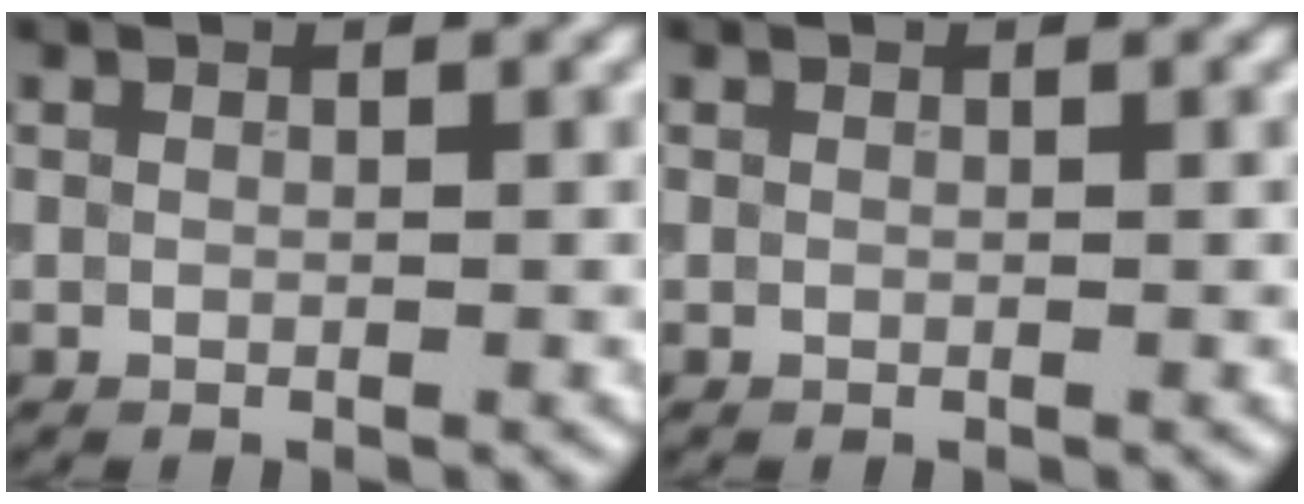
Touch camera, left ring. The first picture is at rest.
{"total": 0.0}